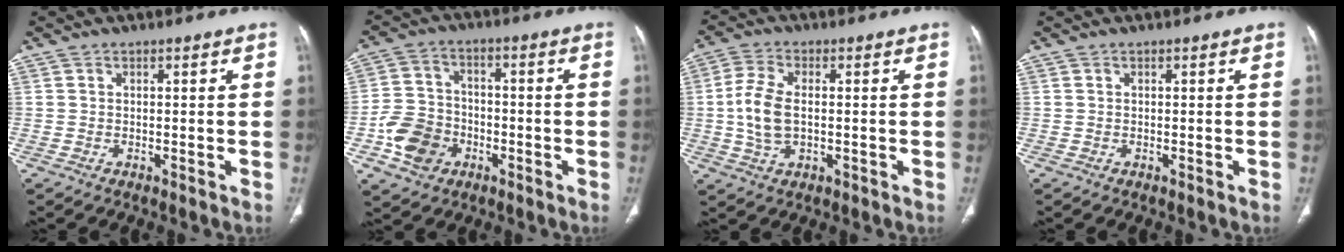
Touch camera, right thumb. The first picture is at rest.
{"total": 11.1, "force": [-4.2, 8.8, 5.4], "torque": [-0.082, 0.020, -0.076]}
{"total": 8.3, "force": [-0.2, 4.7, 6.8], "torque": [-0.151, 0.005, -0.004]}
{"total": 0.0}